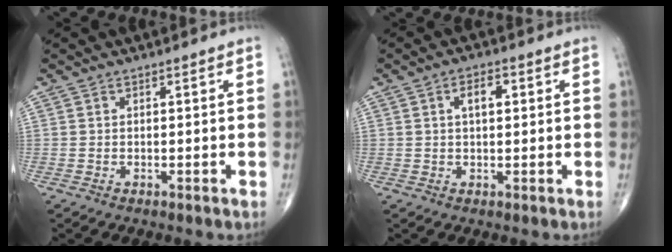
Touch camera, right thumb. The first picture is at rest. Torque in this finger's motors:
{"motor_torque": [0.84, 2.34, 0.60, 0.31, -0.02]}